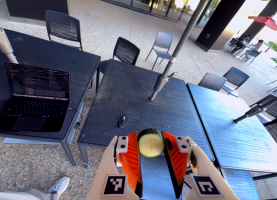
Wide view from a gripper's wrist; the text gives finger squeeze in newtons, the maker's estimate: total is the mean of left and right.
{"total": 10.5, "left": 10.1, "right": 11.0}